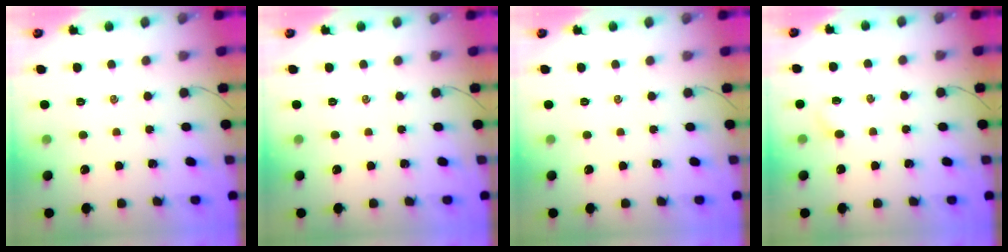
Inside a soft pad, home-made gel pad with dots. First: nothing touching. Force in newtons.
{"total": 0.0}
{"total": 0.0}
{"total": 1.6, "press": 1.5, "slide": 0.6}